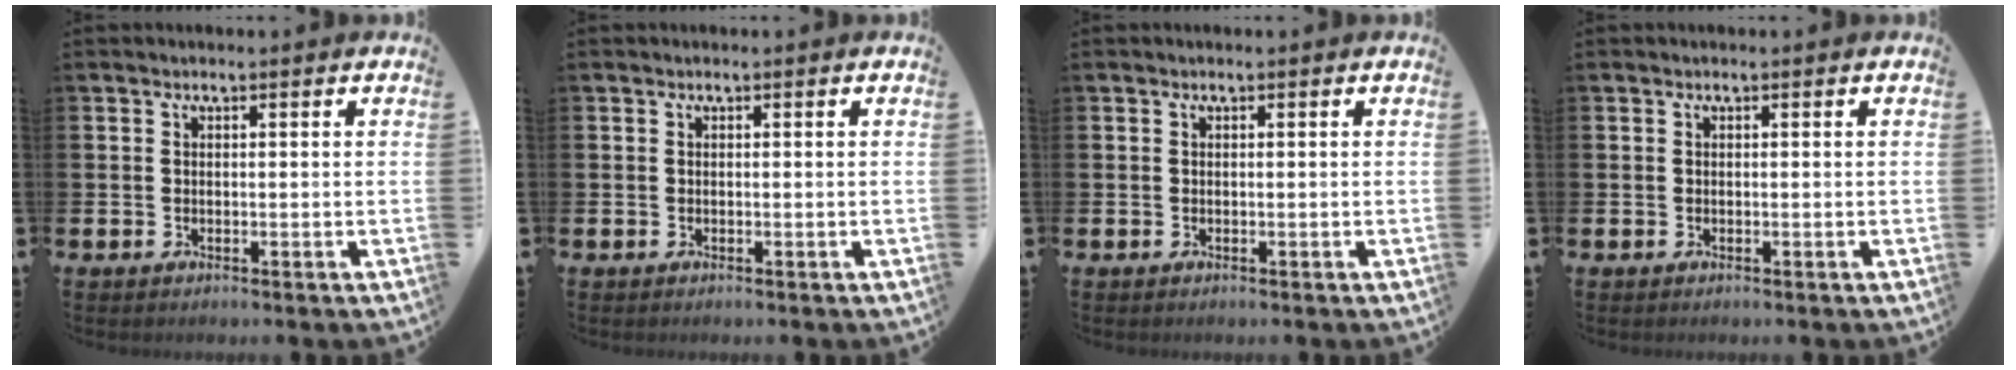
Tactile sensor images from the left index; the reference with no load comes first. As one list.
[{"total": 0.0}, {"total": 0.0}, {"total": 0.0}]